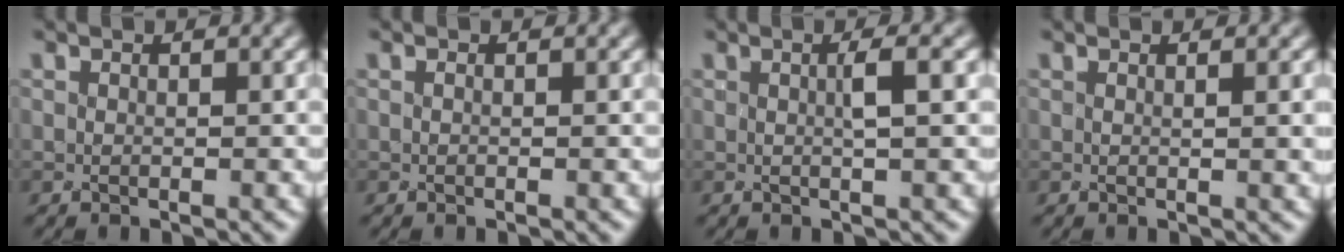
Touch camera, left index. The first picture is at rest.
{"total": 0.0}
{"total": 1.4, "force": [-0.3, 0.0, 1.3], "torque": [-0.020, 0.009, 0.000]}
{"total": 1.3, "force": [0.3, 0.5, 1.1], "torque": [-0.005, 0.003, 0.004]}